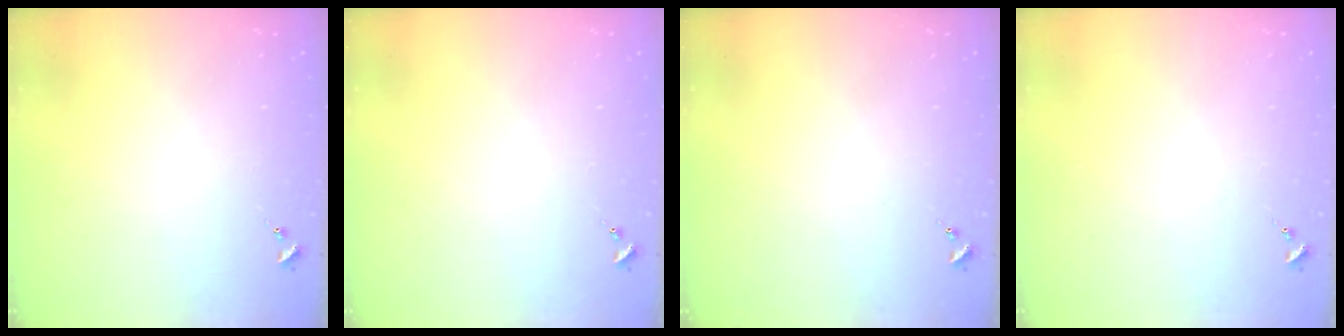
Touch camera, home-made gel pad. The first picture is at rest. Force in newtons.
{"total": 0.0}
{"total": 0.0}
{"total": 0.0}